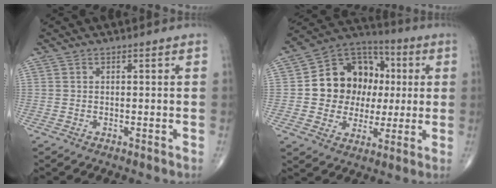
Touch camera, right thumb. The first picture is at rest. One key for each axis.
{"total": 16.7, "fx": 1.4, "fy": 13.9, "fz": 9.2, "tx": -0.092, "ty": 0.024, "tz": 0.025}